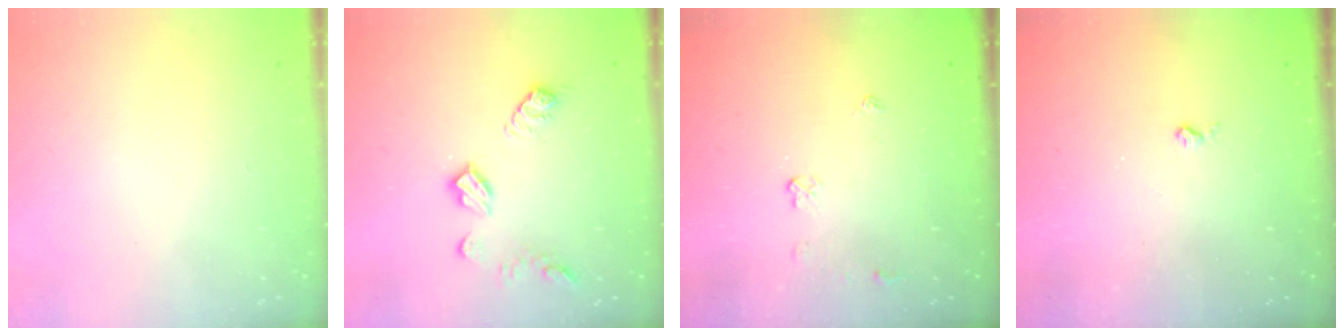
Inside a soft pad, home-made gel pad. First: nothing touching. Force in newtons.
{"total": 9.7, "press": 9.7, "slide": 0.2}
{"total": 3.6, "press": 3.5, "slide": 0.6}
{"total": 2.0, "press": 2.0, "slide": 0.4}